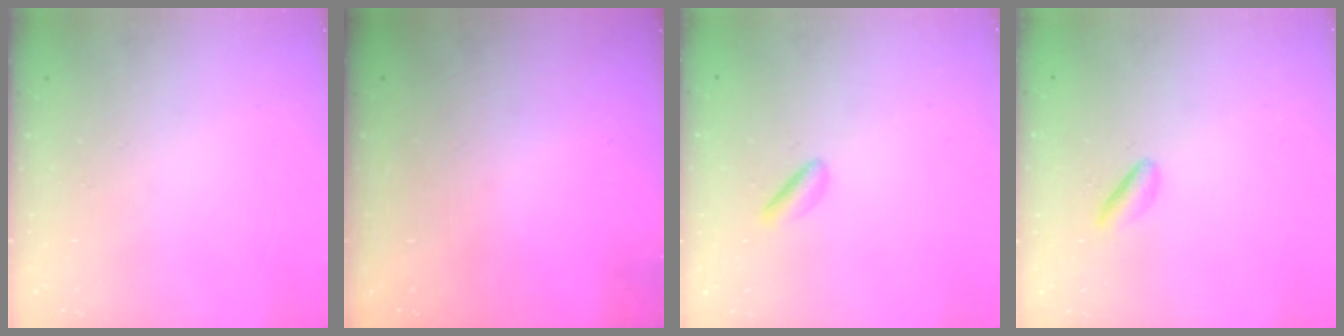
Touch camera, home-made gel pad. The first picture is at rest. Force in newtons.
{"total": 0.0}
{"total": 1.7, "press": 1.5, "slide": 0.9}
{"total": 3.0, "press": 2.7, "slide": 1.2}